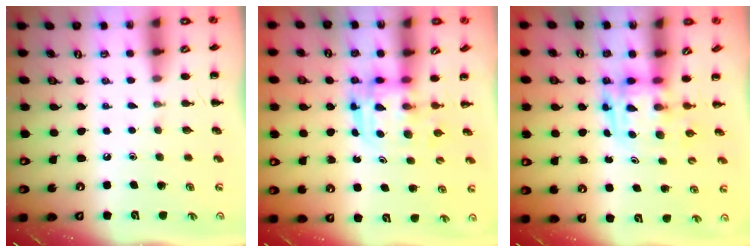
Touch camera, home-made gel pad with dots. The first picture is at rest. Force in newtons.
{"total": 3.0, "press": 3.0, "slide": 0.3}
{"total": 3.9, "press": 3.8, "slide": 0.7}